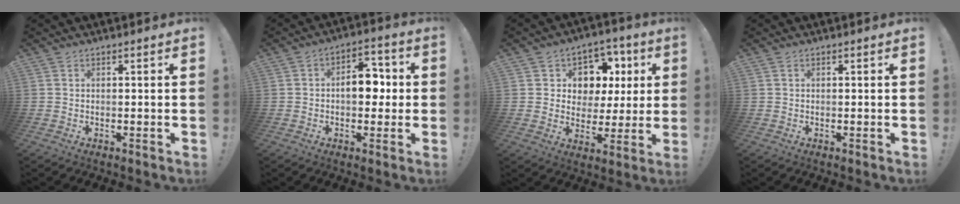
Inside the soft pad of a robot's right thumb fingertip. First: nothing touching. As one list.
[{"total": 10.2, "force": [-0.2, 6.8, 7.6], "torque": [-0.098, 0.018, -0.003]}, {"total": 8.9, "force": [2.8, 8.0, 2.6], "torque": [-0.025, -0.024, 0.061]}, {"total": 0.0}]